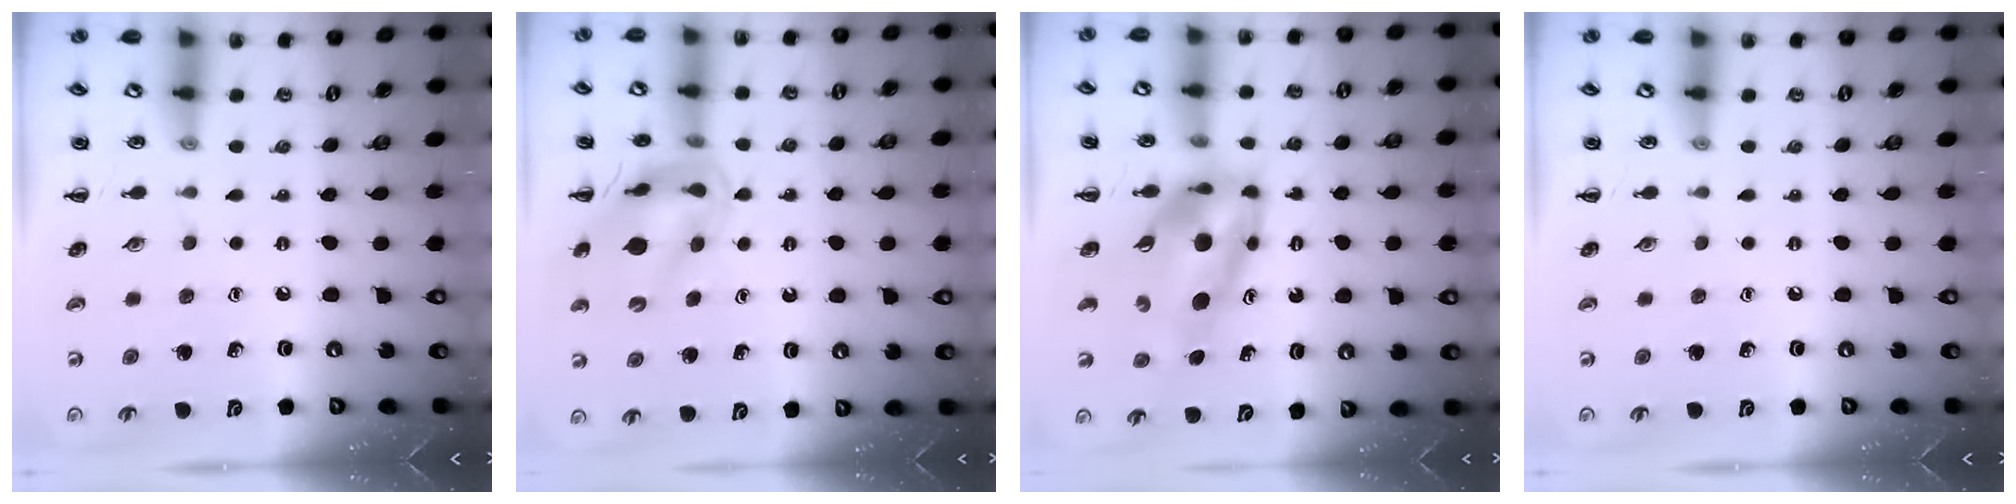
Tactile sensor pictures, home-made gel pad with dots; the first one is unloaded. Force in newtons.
{"total": 11.9, "press": 11.3, "slide": 3.7}
{"total": 9.6, "press": 9.1, "slide": 3.0}
{"total": 0.0}